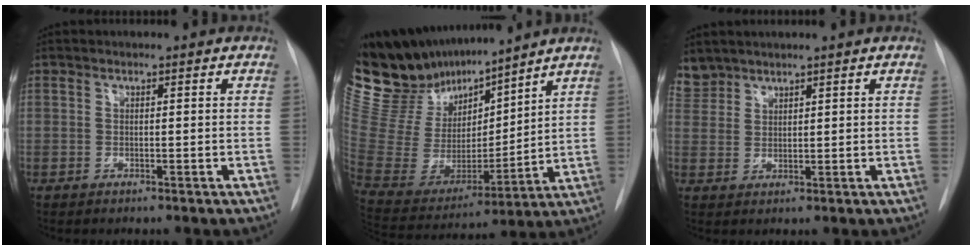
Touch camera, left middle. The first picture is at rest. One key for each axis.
{"total": 22.4, "fx": 19.5, "fy": 5.1, "fz": 10.0, "tx": -0.189, "ty": -0.002, "tz": 0.364}
{"total": 3.4, "fx": 3.3, "fy": 1.1, "fz": -0.3, "tx": 0.004, "ty": 0.013, "tz": 0.072}